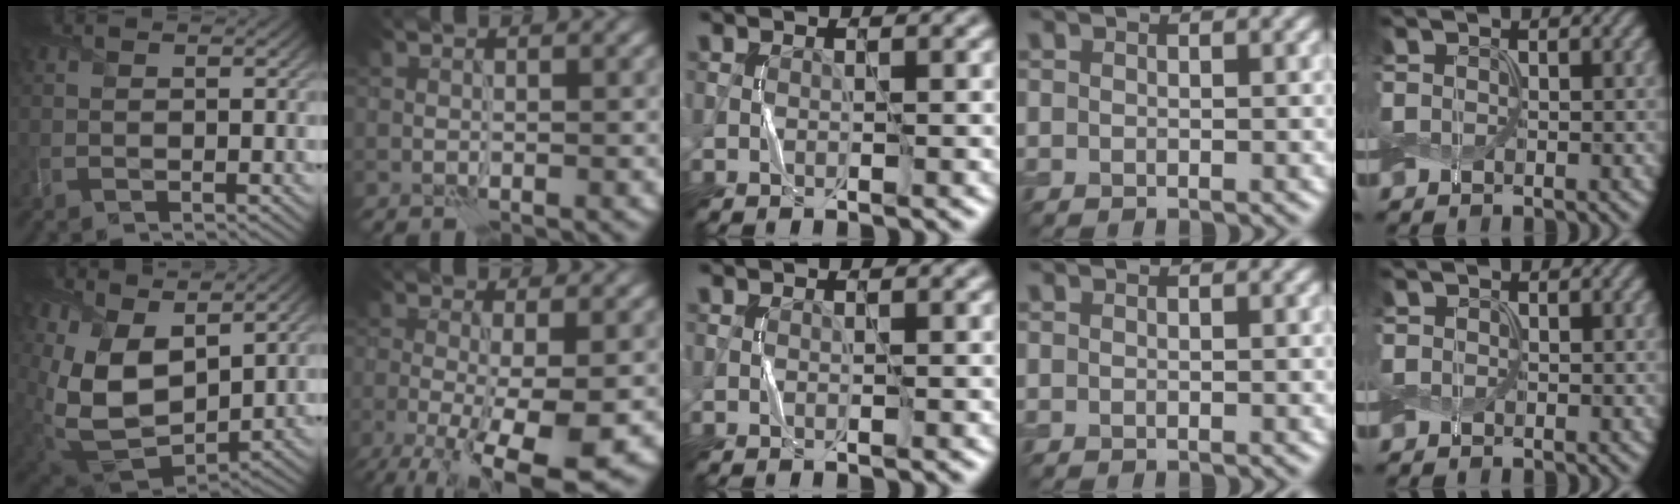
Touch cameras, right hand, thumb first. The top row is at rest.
{"thumb": {"total": 13.4, "force": [5.0, 8.0, 9.5], "torque": [-0.232, -0.007, 0.105]}, "index": {"total": 9.3, "force": [-4.0, 2.6, 8.0], "torque": [-0.139, -0.016, -0.064]}}